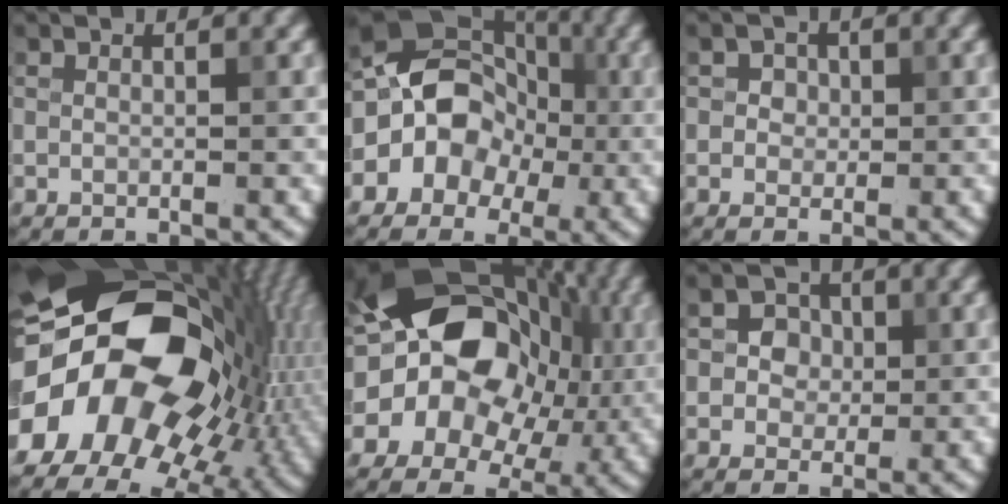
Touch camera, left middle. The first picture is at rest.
{"total": 8.6, "force": [-1.0, 7.4, 4.3], "torque": [-0.040, 0.022, -0.051]}
{"total": 1.8, "force": [0.6, 1.5, 0.7], "torque": [-0.005, 0.004, 0.000]}
{"total": 22.7, "force": [-1.2, 16.2, 15.9], "torque": [-0.286, -0.021, -0.040]}
{"total": 15.8, "force": [1.9, 11.9, 10.2], "torque": [-0.126, 0.022, 0.009]}
{"total": 2.9, "force": [0.7, 2.5, 1.3], "torque": [-0.016, -0.001, 0.003]}